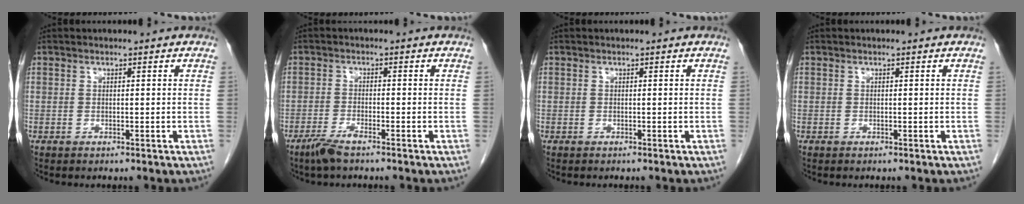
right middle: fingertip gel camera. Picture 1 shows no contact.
{"total": 3.4, "force": [-2.6, 0.3, 2.1], "torque": [-0.050, -0.005, -0.052]}
{"total": 0.0}
{"total": 0.0}